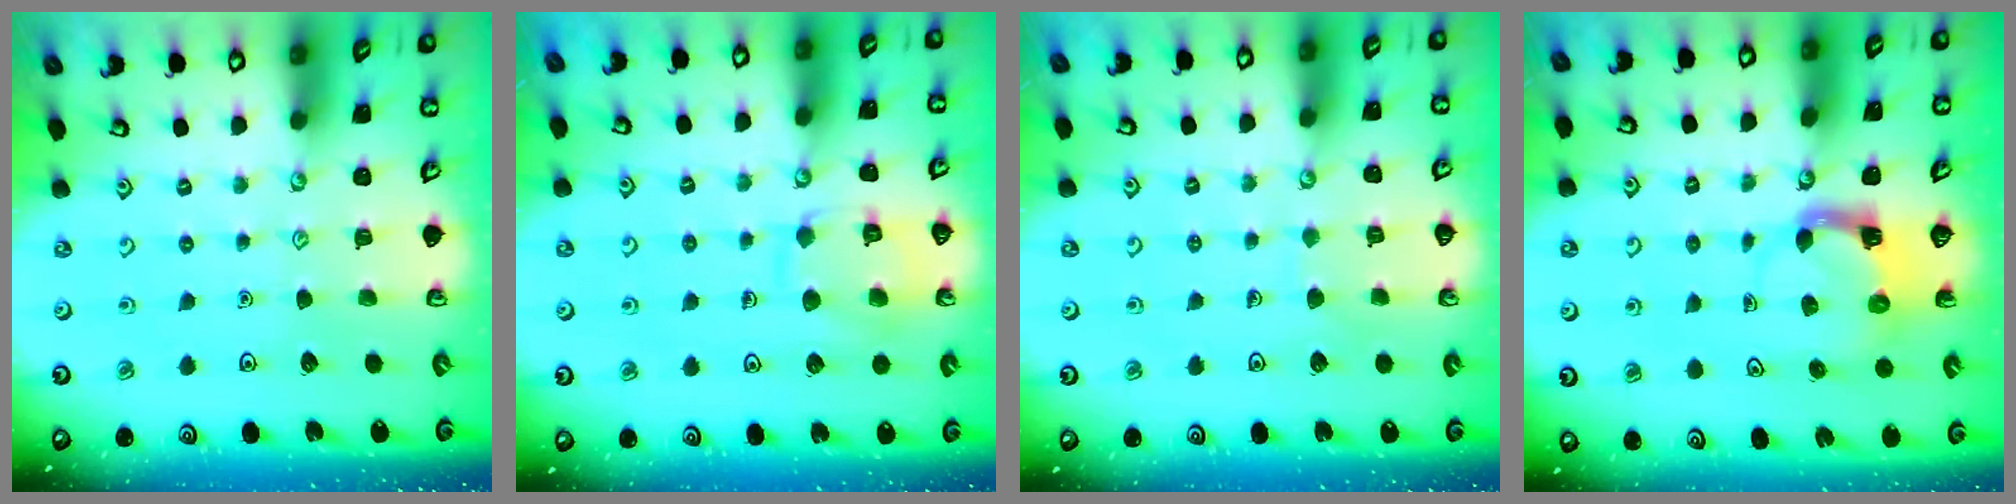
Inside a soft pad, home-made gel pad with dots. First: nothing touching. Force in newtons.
{"total": 10.9, "press": 10.9, "slide": 0.5}
{"total": 4.9, "press": 4.8, "slide": 0.3}
{"total": 3.8, "press": 3.7, "slide": 0.7}